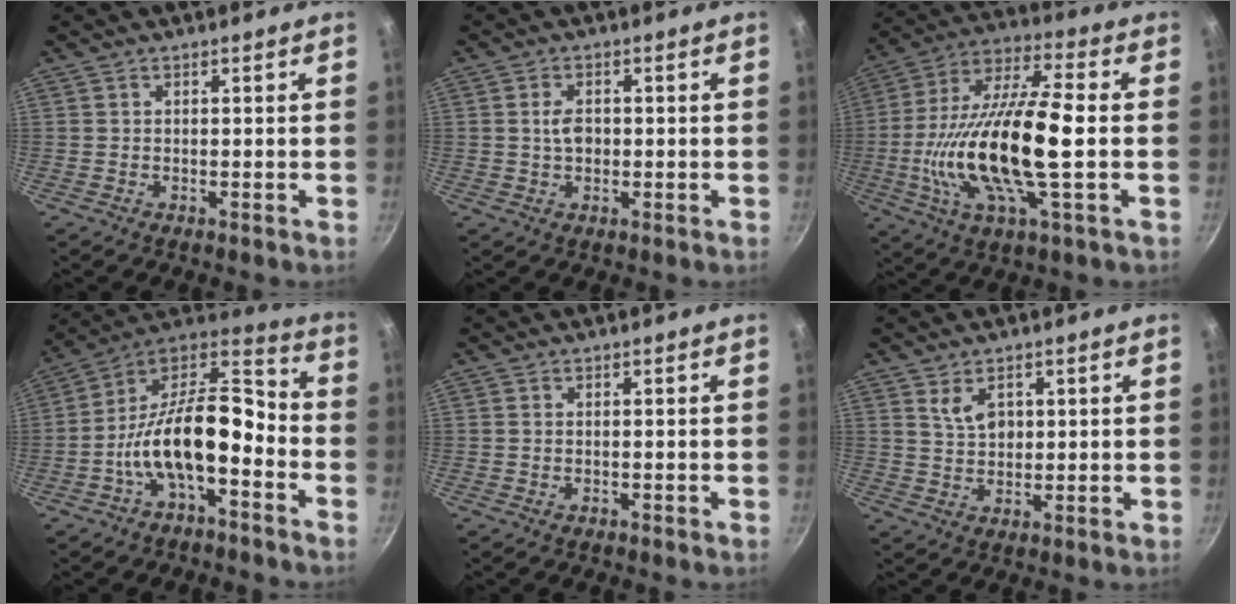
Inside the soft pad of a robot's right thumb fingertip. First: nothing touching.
{"total": 3.4, "force": [0.1, 2.3, 2.5], "torque": [-0.035, 0.004, -0.001]}
{"total": 21.7, "force": [-2.3, 6.5, 20.6], "torque": [-0.397, 0.022, -0.051]}
{"total": 17.3, "force": [-5.5, 7.9, 14.3], "torque": [-0.239, 0.064, -0.115]}
{"total": 0.0}
{"total": 4.3, "force": [1.7, 2.8, 2.8], "torque": [-0.036, -0.009, 0.034]}